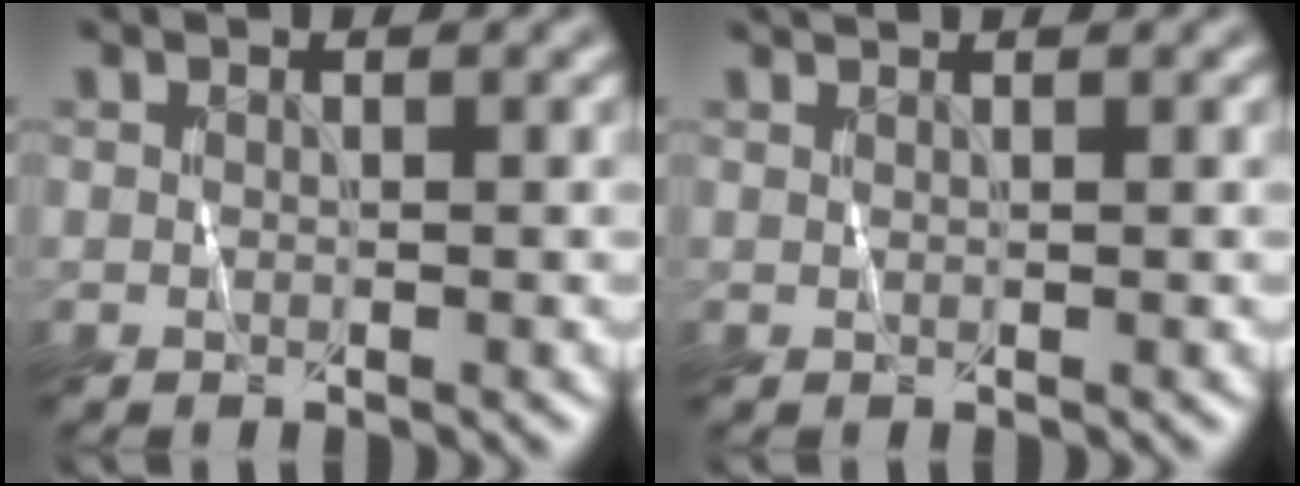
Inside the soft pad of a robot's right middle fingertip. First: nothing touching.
{"total": 1.0, "force": [0.9, 0.0, 0.4], "torque": [-0.005, 0.001, 0.012]}